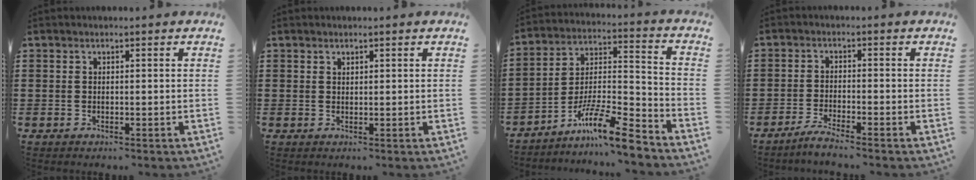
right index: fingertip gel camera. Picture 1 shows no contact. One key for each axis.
{"total": 0.7, "fx": 0.6, "fy": 0.4, "fz": 0.0, "tx": -0.002, "ty": 0.002, "tz": 0.012}
{"total": 11.3, "fx": -8.9, "fy": 1.5, "fz": 6.8, "tx": -0.117, "ty": 0.018, "tz": -0.171}
{"total": 2.7, "fx": -2.4, "fy": -0.4, "fz": 1.1, "tx": -0.018, "ty": 0.000, "tz": -0.046}